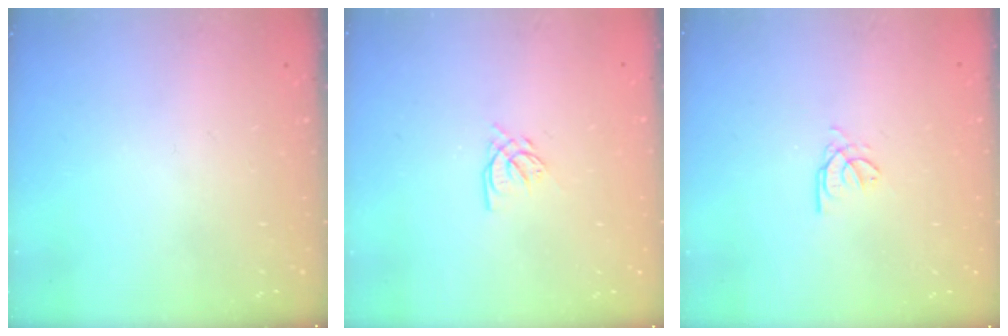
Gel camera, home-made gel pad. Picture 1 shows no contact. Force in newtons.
{"total": 4.2, "press": 4.1, "slide": 0.4}
{"total": 2.6, "press": 2.6, "slide": 0.3}